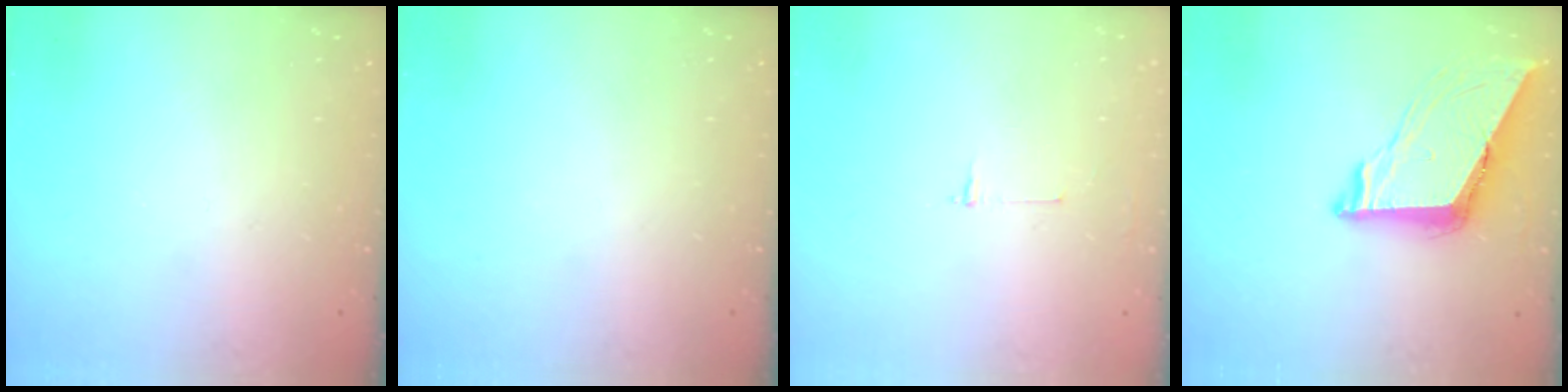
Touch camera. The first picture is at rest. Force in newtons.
{"total": 0.0}
{"total": 2.7, "press": 2.7, "slide": 0.3}
{"total": 8.4, "press": 8.4, "slide": 0.6}